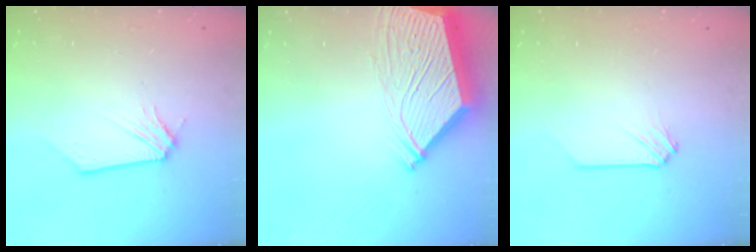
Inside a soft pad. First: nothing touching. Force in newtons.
{"total": 11.7, "press": 11.6, "slide": 1.5}
{"total": 0.0}